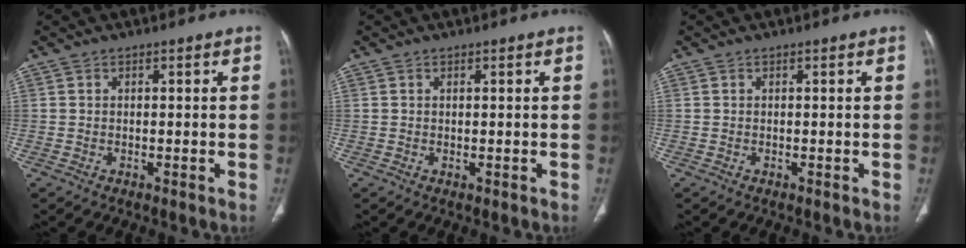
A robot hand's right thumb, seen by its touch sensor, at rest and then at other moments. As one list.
[{"total": 0.0}, {"total": 0.0}]